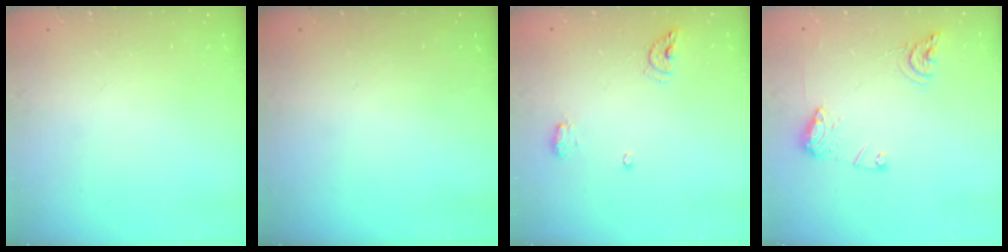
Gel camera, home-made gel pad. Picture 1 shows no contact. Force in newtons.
{"total": 0.0}
{"total": 6.8, "press": 6.7, "slide": 1.2}
{"total": 11.2, "press": 11.1, "slide": 1.1}